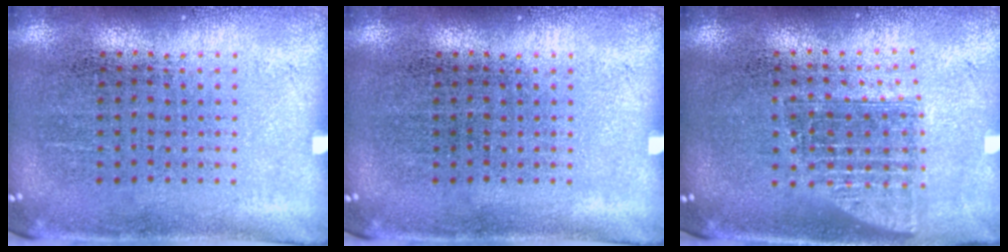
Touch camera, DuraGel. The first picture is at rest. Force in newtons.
{"total": 0.0}
{"total": 1.4, "press": 1.2, "slide": 0.8}